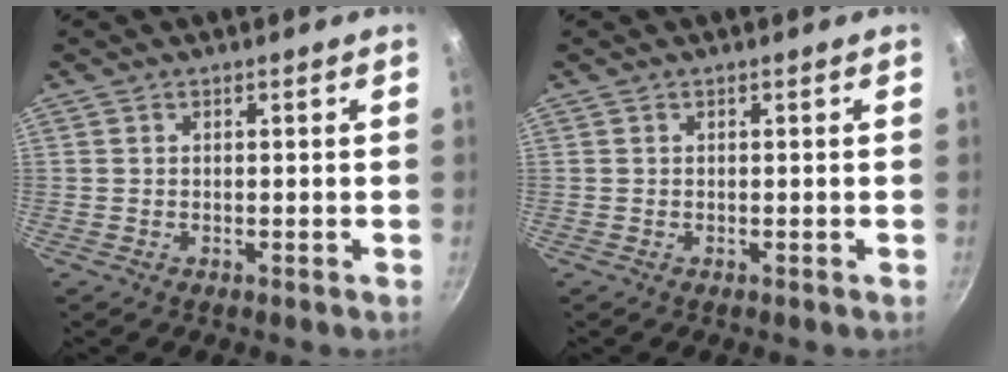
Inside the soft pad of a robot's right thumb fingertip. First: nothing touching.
{"total": 0.0}